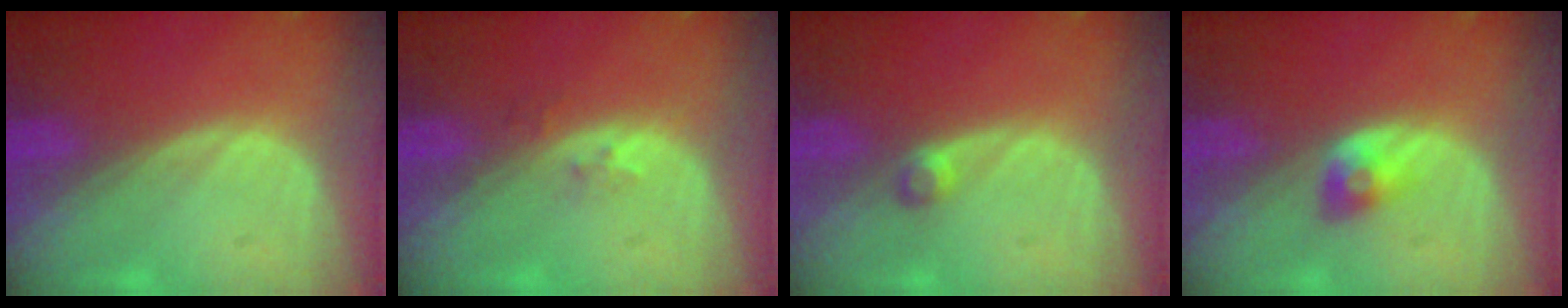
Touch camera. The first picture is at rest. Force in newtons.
{"total": 1.6, "press": 1.2, "slide": 1.0}
{"total": 1.6, "press": 1.4, "slide": 0.8}
{"total": 2.7, "press": 2.4, "slide": 1.2}